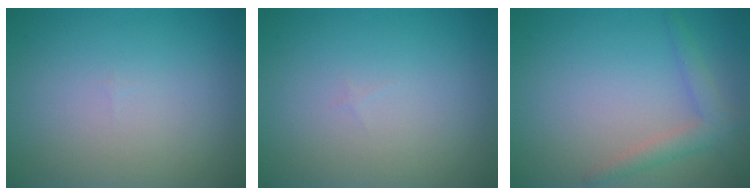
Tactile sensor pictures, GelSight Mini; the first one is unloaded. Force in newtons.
{"total": 0.0}
{"total": 2.3, "press": 2.3, "slide": 0.1}